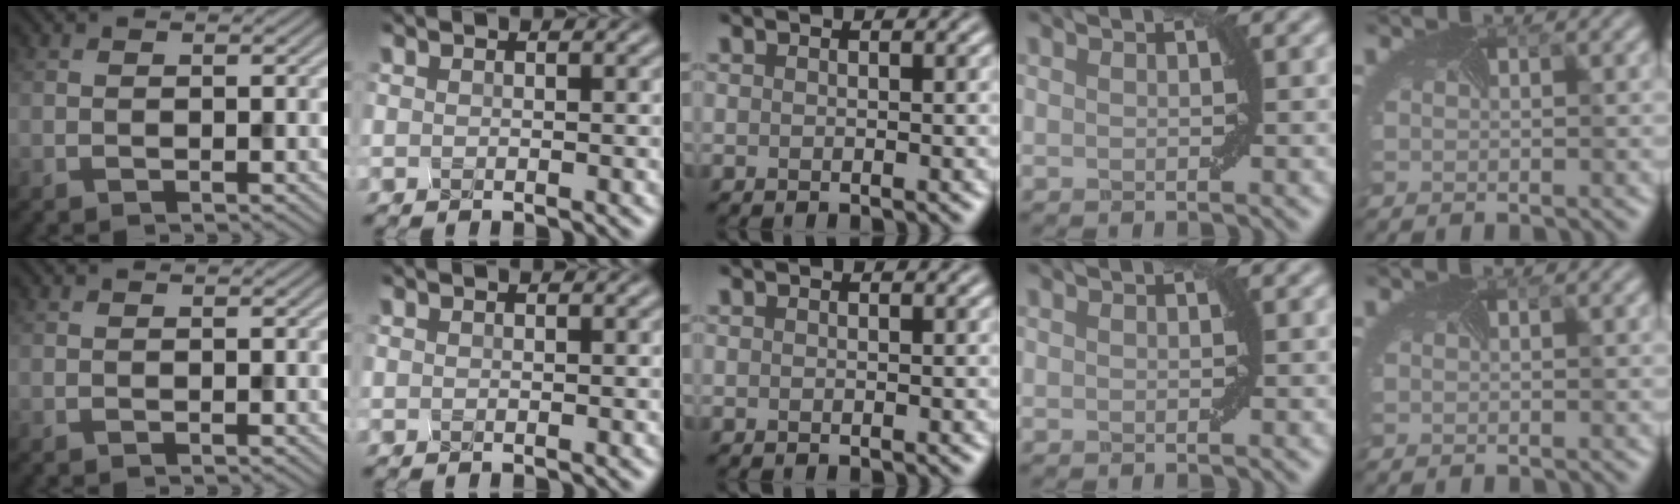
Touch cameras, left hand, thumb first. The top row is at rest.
{}